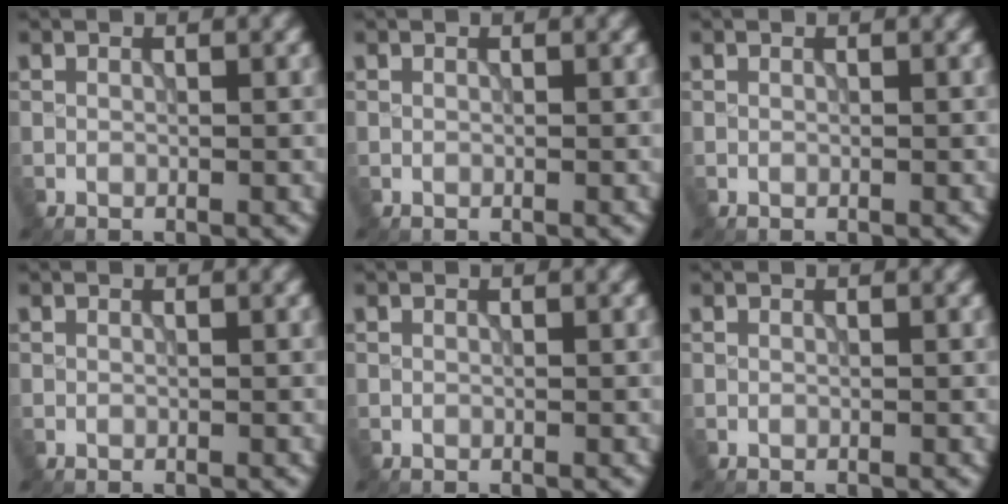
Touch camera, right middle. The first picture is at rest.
{"total": 0.0}
{"total": 0.0}
{"total": 0.0}
{"total": 0.0}
{"total": 0.0}